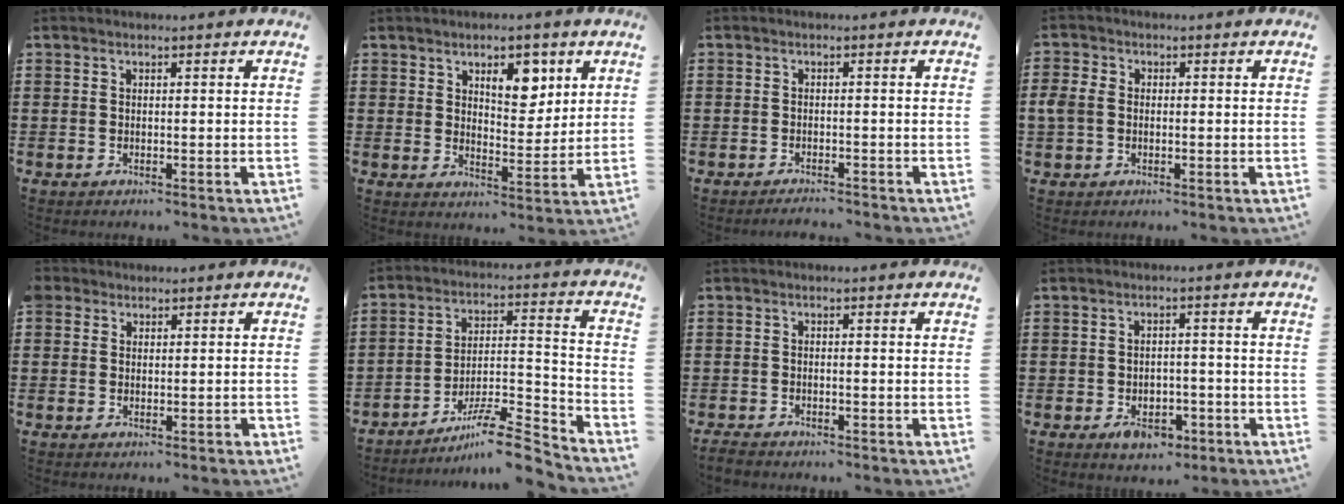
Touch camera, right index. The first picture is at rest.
{"total": 6.7, "force": [3.6, 3.6, 4.5], "torque": [-0.068, 0.002, 0.057]}
{"total": 1.6, "force": [-1.6, 0.1, -0.1], "torque": [-0.004, 0.004, -0.034]}
{"total": 2.7, "force": [-0.4, 2.0, 1.7], "torque": [-0.051, 0.000, -0.013]}
{"total": 1.2, "force": [0.3, 1.1, 0.1], "torque": [-0.006, 0.007, 0.004]}
{"total": 10.2, "force": [-8.7, 1.4, 5.1], "torque": [-0.066, 0.028, -0.161]}
{"total": 1.4, "force": [-1.3, 0.3, 0.4], "torque": [-0.011, -0.002, -0.026]}
{"total": 3.9, "force": [-2.3, 2.4, 2.0], "torque": [-0.033, 0.007, -0.041]}